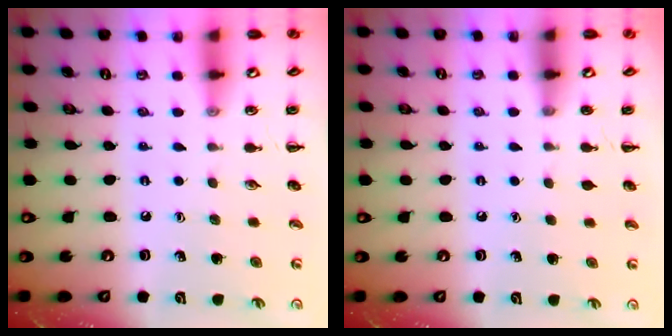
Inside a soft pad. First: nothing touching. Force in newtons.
{"total": 0.0}